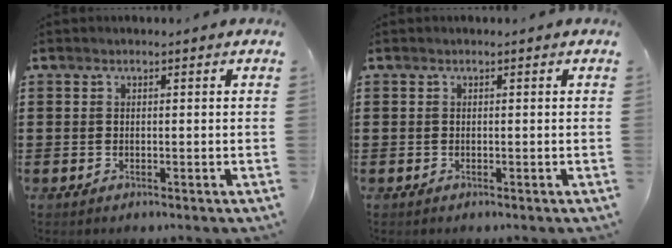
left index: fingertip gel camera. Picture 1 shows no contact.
{"total": 0.0}